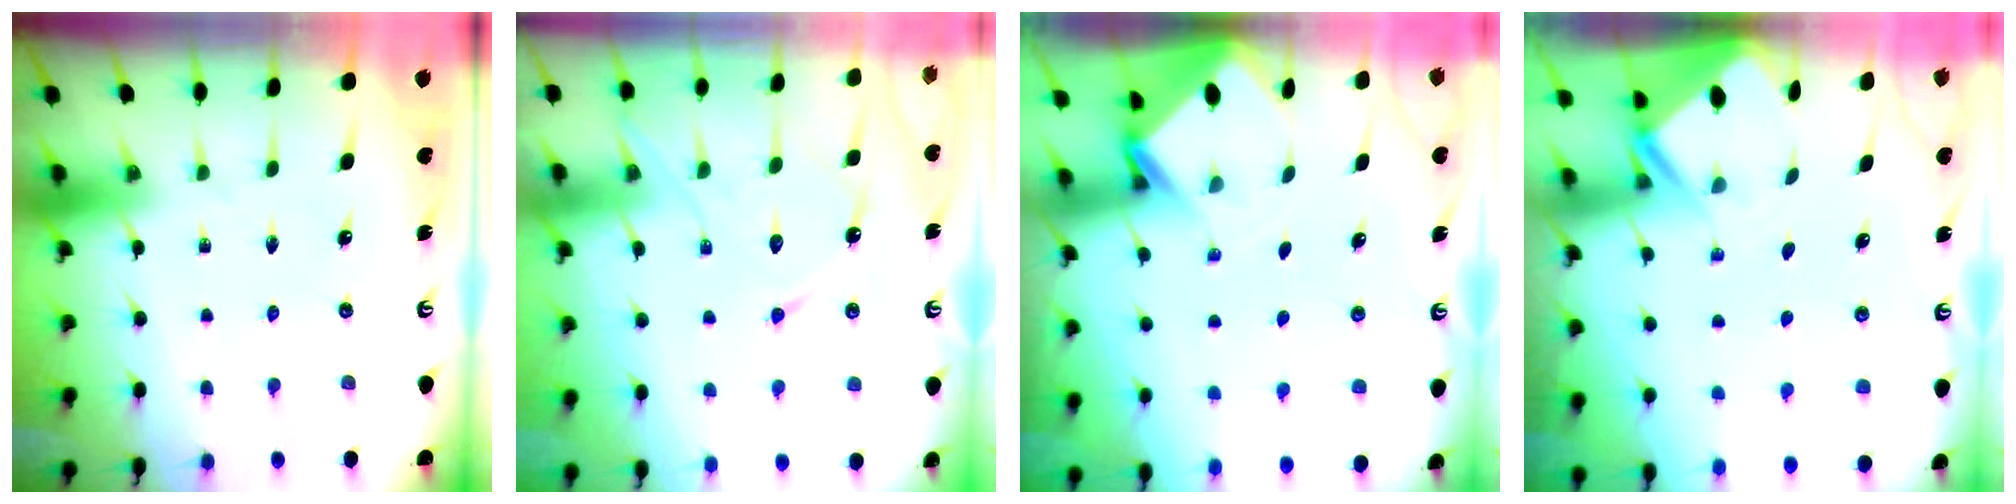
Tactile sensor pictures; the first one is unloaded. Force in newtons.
{"total": 13.0, "press": 13.0, "slide": 1.2}
{"total": 3.0, "press": 2.9, "slide": 0.3}
{"total": 2.6, "press": 2.6, "slide": 0.1}